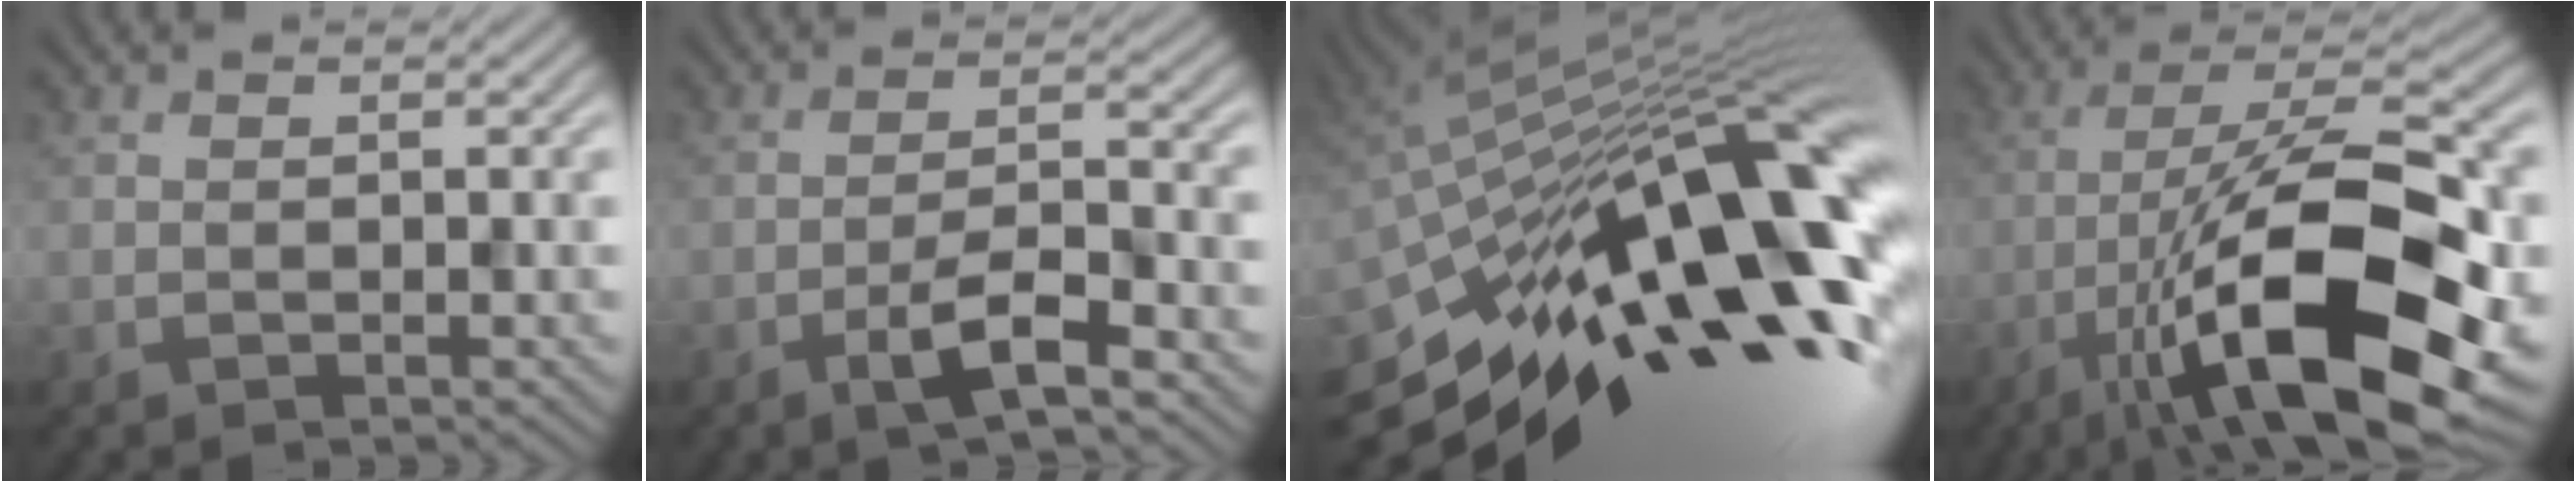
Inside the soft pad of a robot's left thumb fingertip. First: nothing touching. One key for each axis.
{"total": 5.9, "fx": -3.5, "fy": 1.2, "fz": 4.6, "tx": -0.083, "ty": 0.009, "tz": -0.067}
{"total": 19.6, "fx": -5.1, "fy": 6.9, "fz": 17.6, "tx": -0.297, "ty": -0.008, "tz": -0.107}
{"total": 18.7, "fx": -7.5, "fy": 6.3, "fz": 15.9, "tx": -0.275, "ty": -0.003, "tz": -0.131}